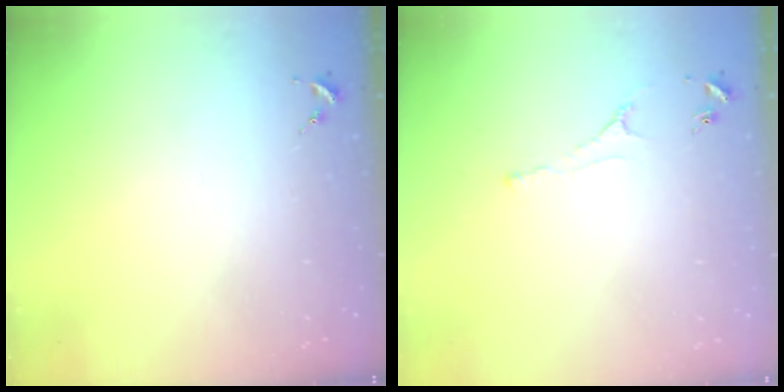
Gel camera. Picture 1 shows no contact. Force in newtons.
{"total": 2.2, "press": 2.1, "slide": 0.4}